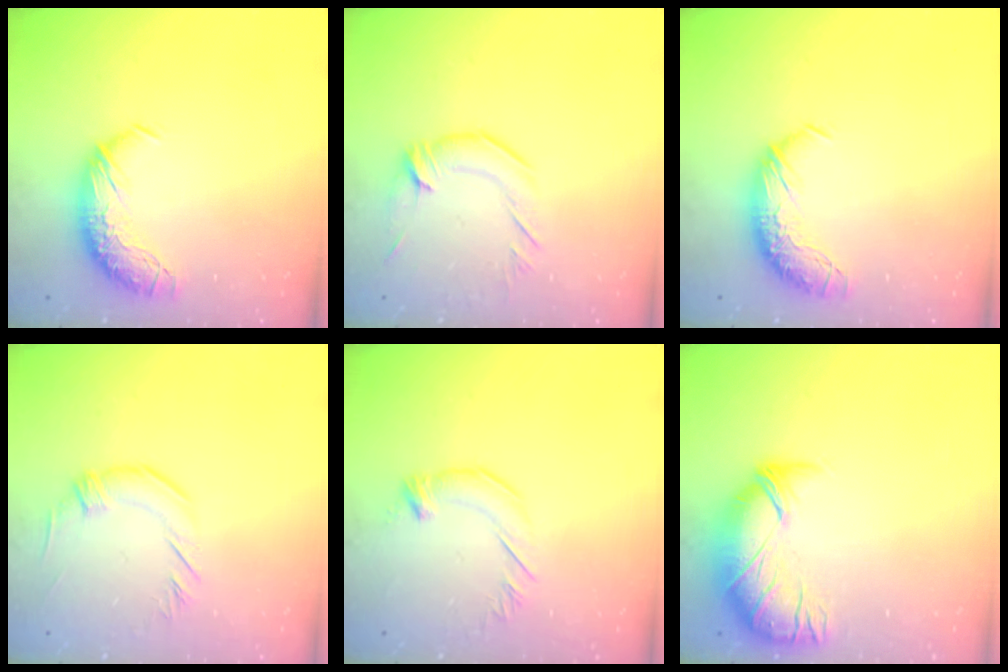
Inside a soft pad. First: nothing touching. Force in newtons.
{"total": 0.9, "press": 0.7, "slide": 0.6}
{"total": 0.0}
{"total": 2.5, "press": 2.1, "slide": 1.4}
{"total": 2.9, "press": 2.9, "slide": 0.5}
{"total": 2.8, "press": 0.9, "slide": 2.6}